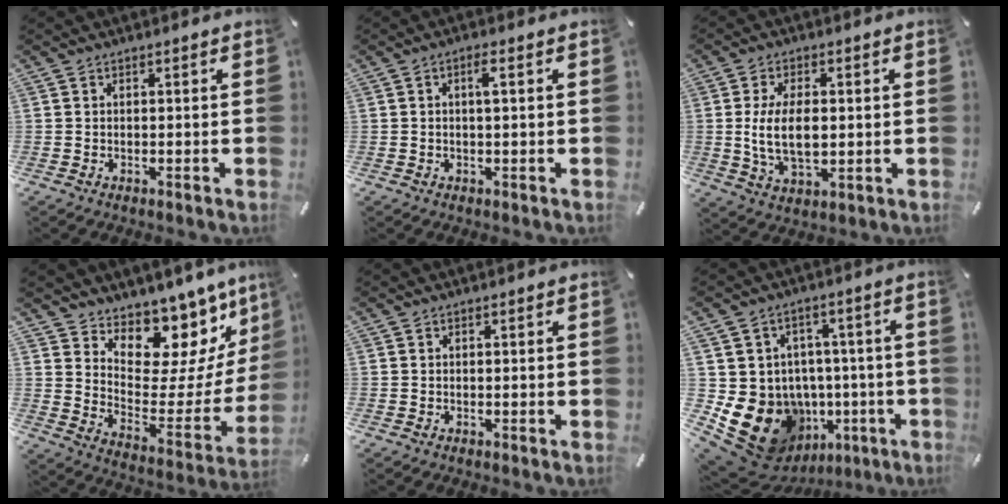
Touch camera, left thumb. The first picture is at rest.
{"total": 2.9, "force": [0.5, 0.6, 2.7], "torque": [-0.046, 0.002, 0.005]}
{"total": 10.5, "force": [0.4, 5.8, 8.7], "torque": [-0.183, 0.001, 0.004]}
{"total": 13.1, "force": [10.5, 7.2, 3.3], "torque": [-0.024, -0.122, 0.172]}
{"total": 0.0}
{"total": 16.2, "force": [-5.1, 13.6, 7.2], "torque": [-0.127, 0.012, -0.060]}